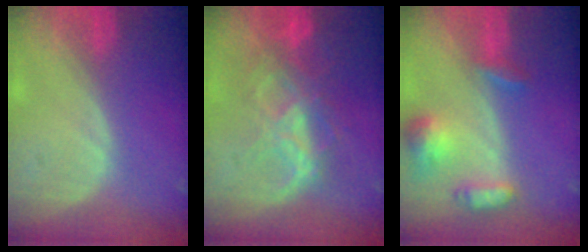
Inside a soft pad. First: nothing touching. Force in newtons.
{"total": 8.8, "press": 7.5, "slide": 4.6}
{"total": 6.8, "press": 6.4, "slide": 2.3}